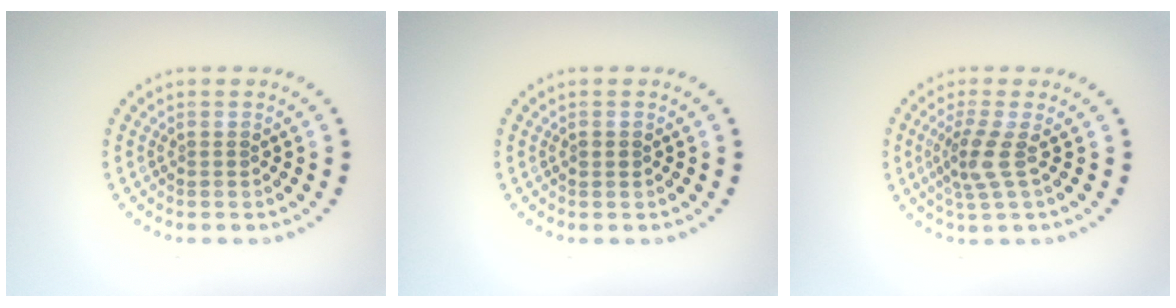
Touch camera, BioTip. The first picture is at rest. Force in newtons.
{"total": 0.9, "press": 0.9, "slide": 0.1}
{"total": 2.7, "press": 2.1, "slide": 1.7}